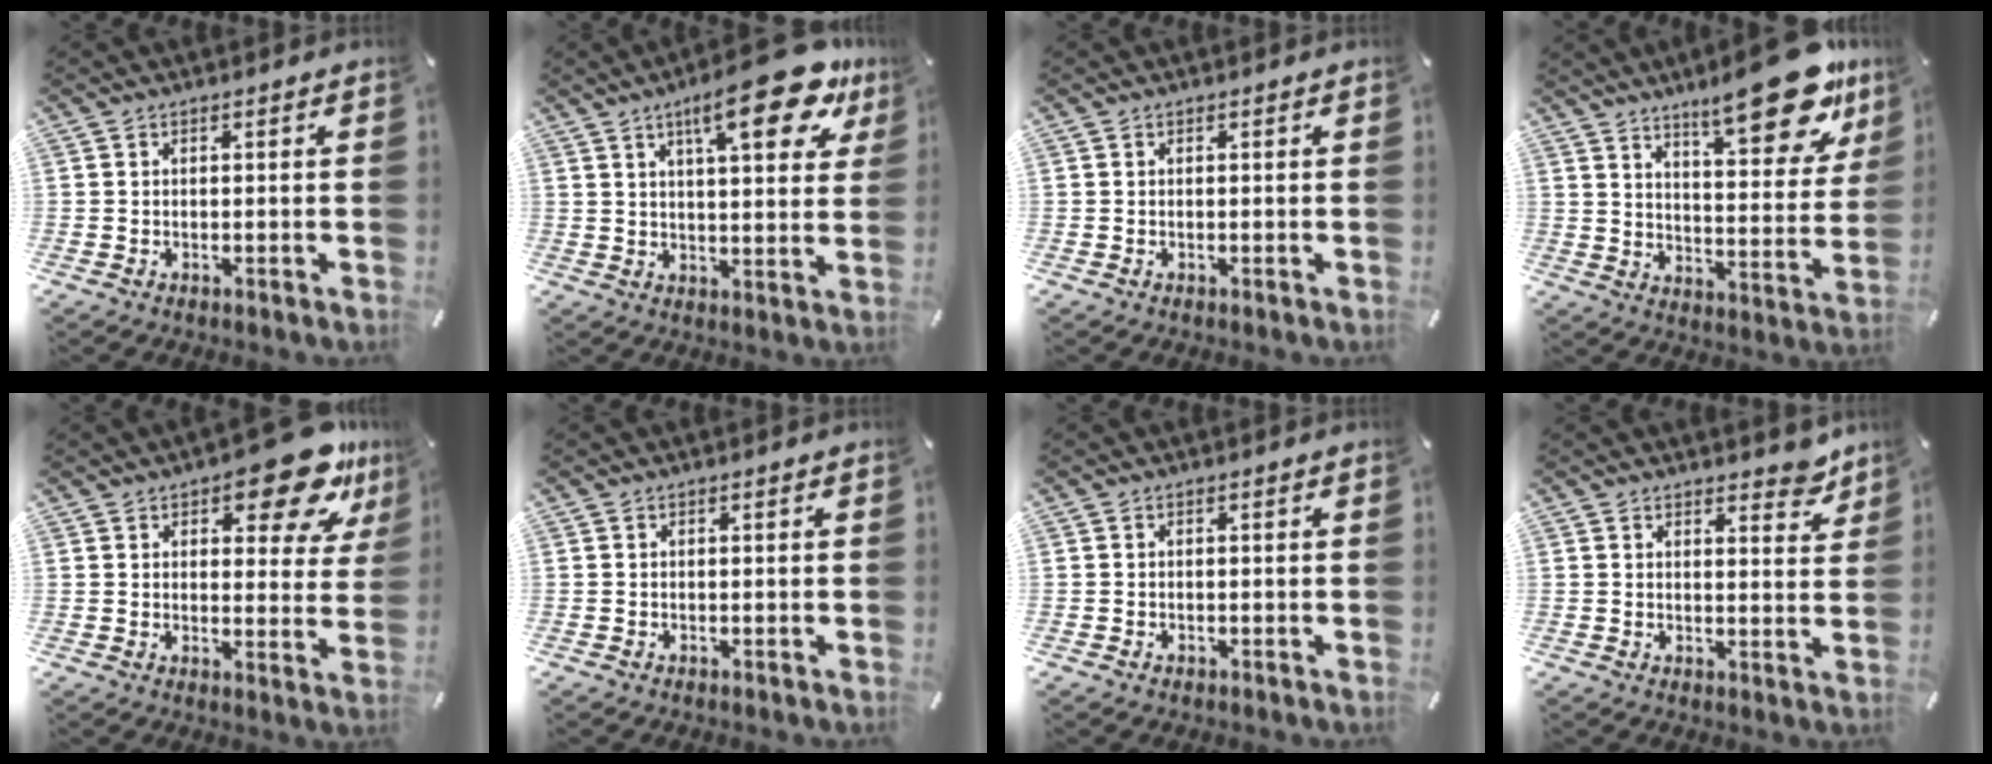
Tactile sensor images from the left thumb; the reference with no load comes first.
{"total": 18.3, "force": [10.0, 5.4, 14.3], "torque": [-0.208, -0.045, 0.152]}
{"total": 0.0}
{"total": 21.1, "force": [14.3, 7.2, 13.7], "torque": [-0.185, -0.097, 0.231]}
{"total": 14.4, "force": [9.0, 6.0, 9.5], "torque": [-0.107, -0.052, 0.145]}
{"total": 0.0}
{"total": 0.6, "force": [-0.3, 0.4, 0.3], "torque": [-0.007, 0.000, -0.006]}
{"total": 5.1, "force": [4.2, 2.3, 1.7], "torque": [0.005, -0.032, 0.069]}